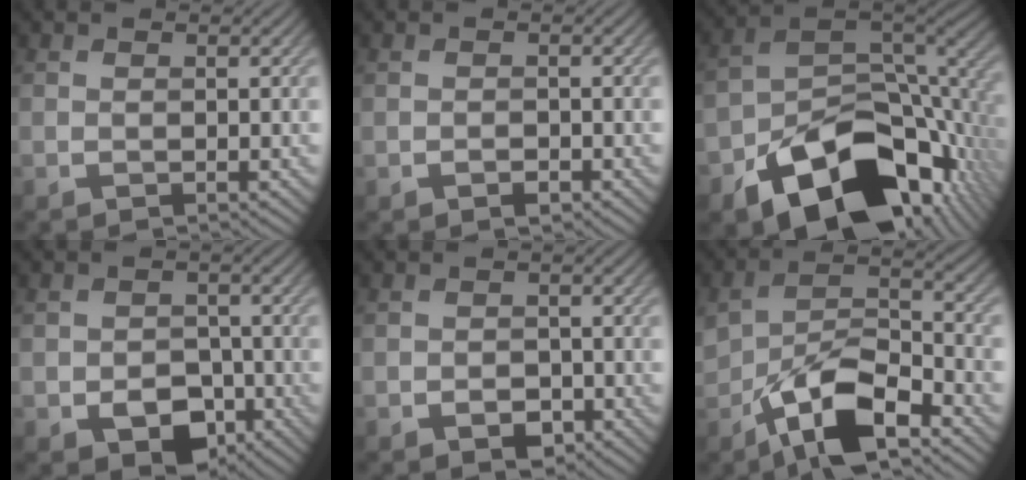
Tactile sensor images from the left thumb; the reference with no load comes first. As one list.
[{"total": 1.3, "force": [-0.8, 0.7, 0.7], "torque": [-0.012, -0.001, -0.014]}, {"total": 16.5, "force": [-8.8, 9.6, 10.2], "torque": [-0.162, -0.038, -0.138]}, {"total": 6.0, "force": [-2.7, 4.3, 3.2], "torque": [-0.055, -0.015, -0.043]}, {"total": 2.8, "force": [-1.3, 2.0, 1.5], "torque": [-0.025, -0.007, -0.020]}, {"total": 10.6, "force": [-5.3, 5.3, 7.6], "torque": [-0.152, -0.015, -0.092]}]